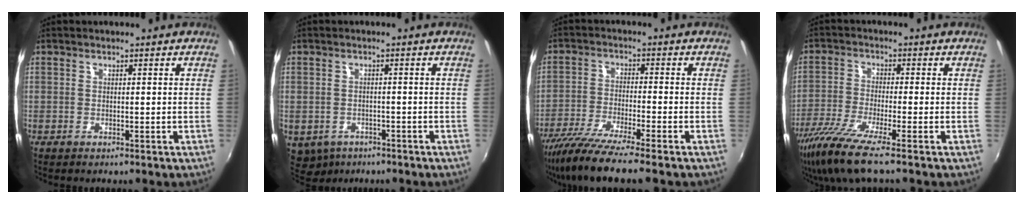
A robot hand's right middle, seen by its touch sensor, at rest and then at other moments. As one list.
[{"total": 7.3, "force": [-4.0, 5.2, 3.2], "torque": [-0.077, -0.027, -0.050]}, {"total": 10.9, "force": [-8.9, -0.1, 6.3], "torque": [-0.139, -0.036, -0.160]}, {"total": 9.8, "force": [-7.1, 0.3, 6.7], "torque": [-0.153, -0.035, -0.136]}]